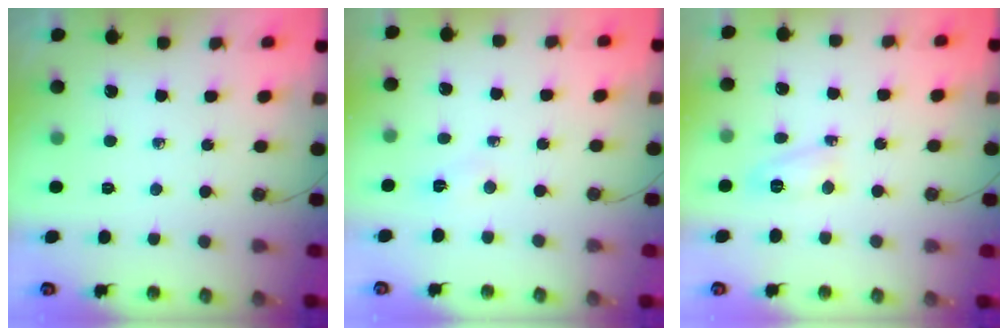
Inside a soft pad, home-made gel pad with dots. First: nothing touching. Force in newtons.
{"total": 2.9, "press": 1.4, "slide": 2.6}
{"total": 4.6, "press": 4.6, "slide": 0.7}